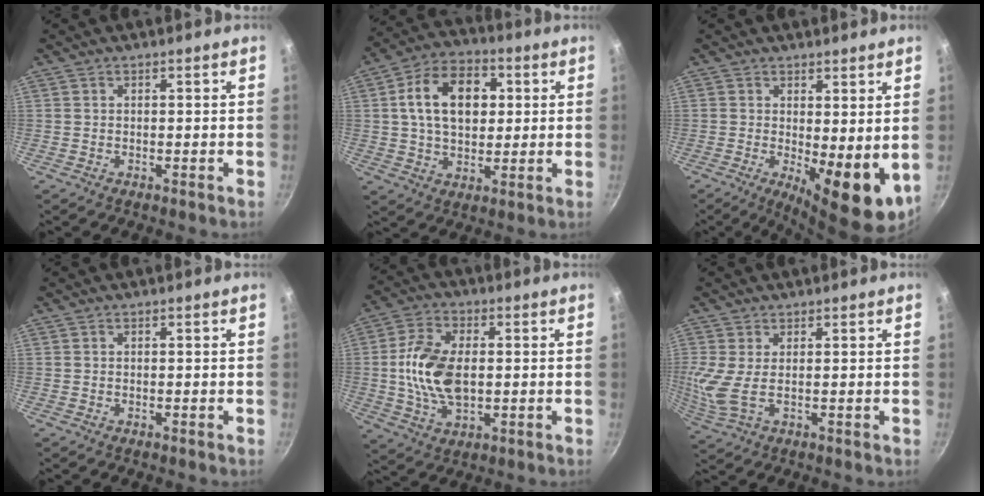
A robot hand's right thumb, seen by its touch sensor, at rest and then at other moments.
{"total": 14.6, "force": [2.8, 9.9, 10.4], "torque": [-0.142, 0.014, 0.037]}
{"total": 10.2, "force": [-0.2, 3.6, 9.5], "torque": [-0.113, -0.016, 0.009]}
{"total": 0.0}
{"total": 12.7, "force": [0.2, 7.5, 10.2], "torque": [-0.184, 0.008, 0.002]}
{"total": 5.7, "force": [0.9, 2.1, 5.2], "torque": [-0.122, -0.005, 0.026]}